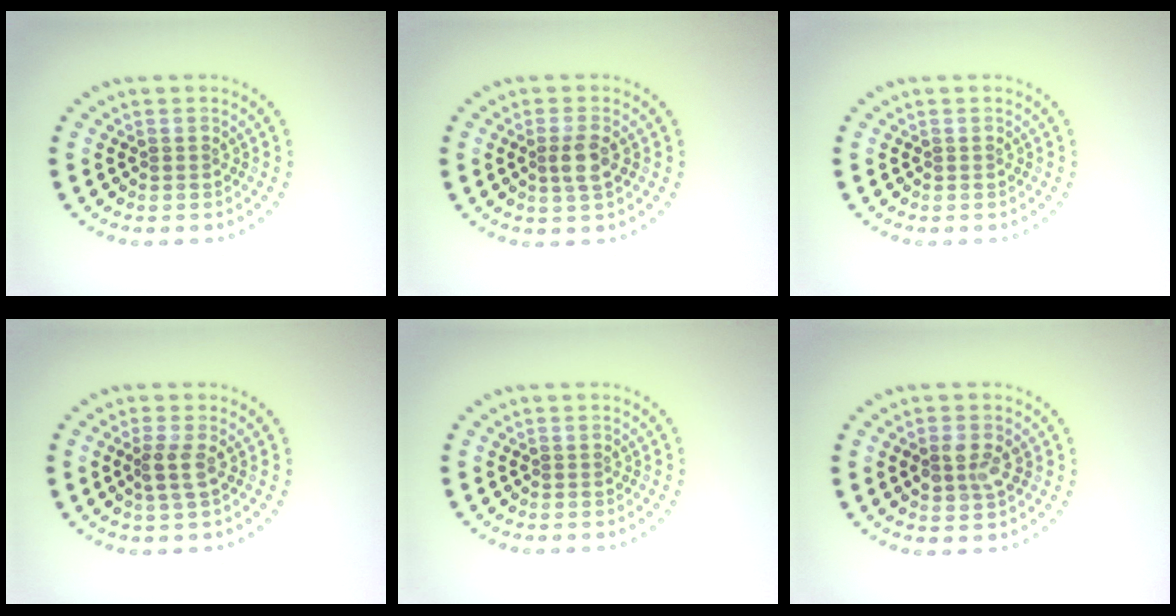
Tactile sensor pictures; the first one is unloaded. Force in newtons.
{"total": 1.9, "press": 1.8, "slide": 0.8}
{"total": 0.0}
{"total": 1.8, "press": 1.4, "slide": 1.0}
{"total": 0.0}
{"total": 2.6, "press": 2.6, "slide": 0.1}